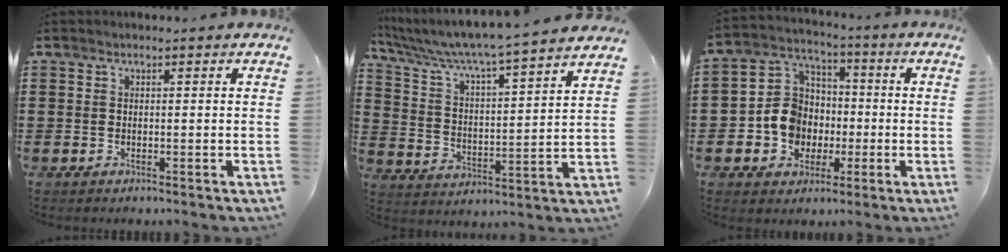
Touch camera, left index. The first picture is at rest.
{"total": 6.1, "force": [5.5, -0.7, 2.4], "torque": [-0.072, -0.046, 0.085]}
{"total": 8.8, "force": [-1.6, 8.0, 3.4], "torque": [-0.104, 0.016, -0.028]}